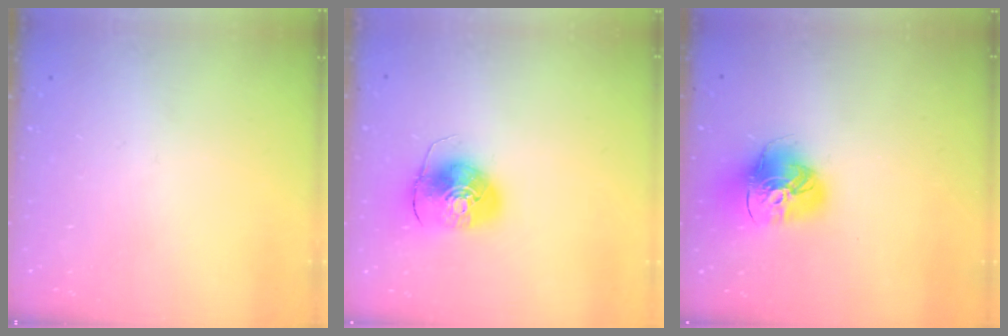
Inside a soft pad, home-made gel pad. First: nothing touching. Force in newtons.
{"total": 8.9, "press": 8.7, "slide": 1.5}
{"total": 15.6, "press": 15.5, "slide": 1.7}